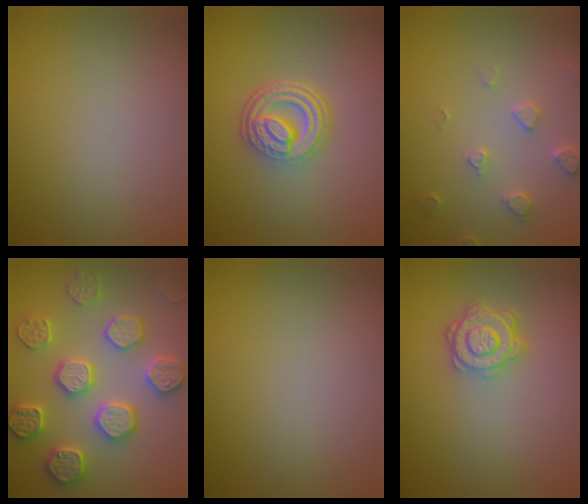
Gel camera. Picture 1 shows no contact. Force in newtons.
{"total": 4.7, "press": 3.5, "slide": 3.0}
{"total": 2.2, "press": 2.2, "slide": 0.4}
{"total": 5.5, "press": 5.4, "slide": 1.2}
{"total": 0.0}
{"total": 4.1, "press": 3.1, "slide": 2.6}